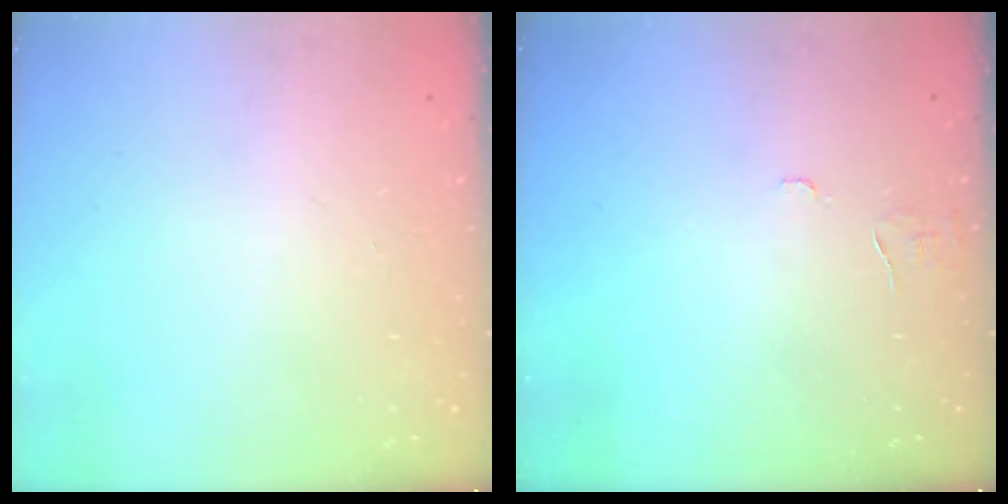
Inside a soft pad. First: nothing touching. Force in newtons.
{"total": 3.5, "press": 3.5, "slide": 0.3}